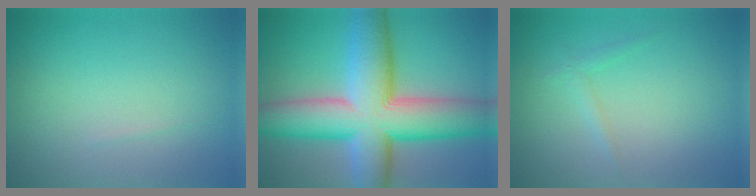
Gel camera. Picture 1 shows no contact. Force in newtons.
{"total": 13.4, "press": 13.4, "slide": 0.8}
{"total": 0.9, "press": 0.9, "slide": 0.1}